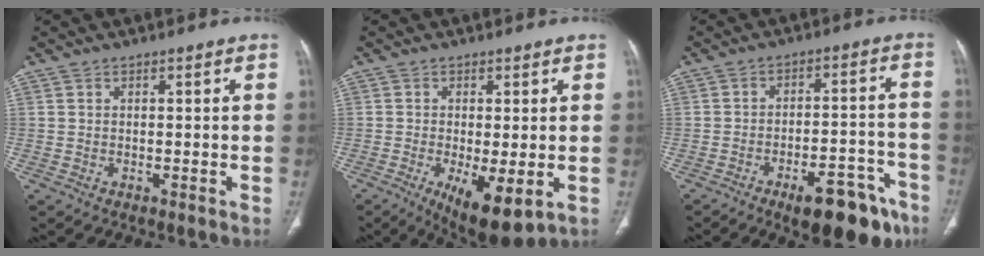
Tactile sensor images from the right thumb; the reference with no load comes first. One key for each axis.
{"total": 9.5, "fx": -2.7, "fy": 3.3, "fz": 8.5, "tx": -0.138, "ty": -0.022, "tz": -0.034}
{"total": 14.2, "fx": -8.9, "fy": 5.4, "fz": 9.7, "tx": -0.102, "ty": 0.064, "tz": -0.121}